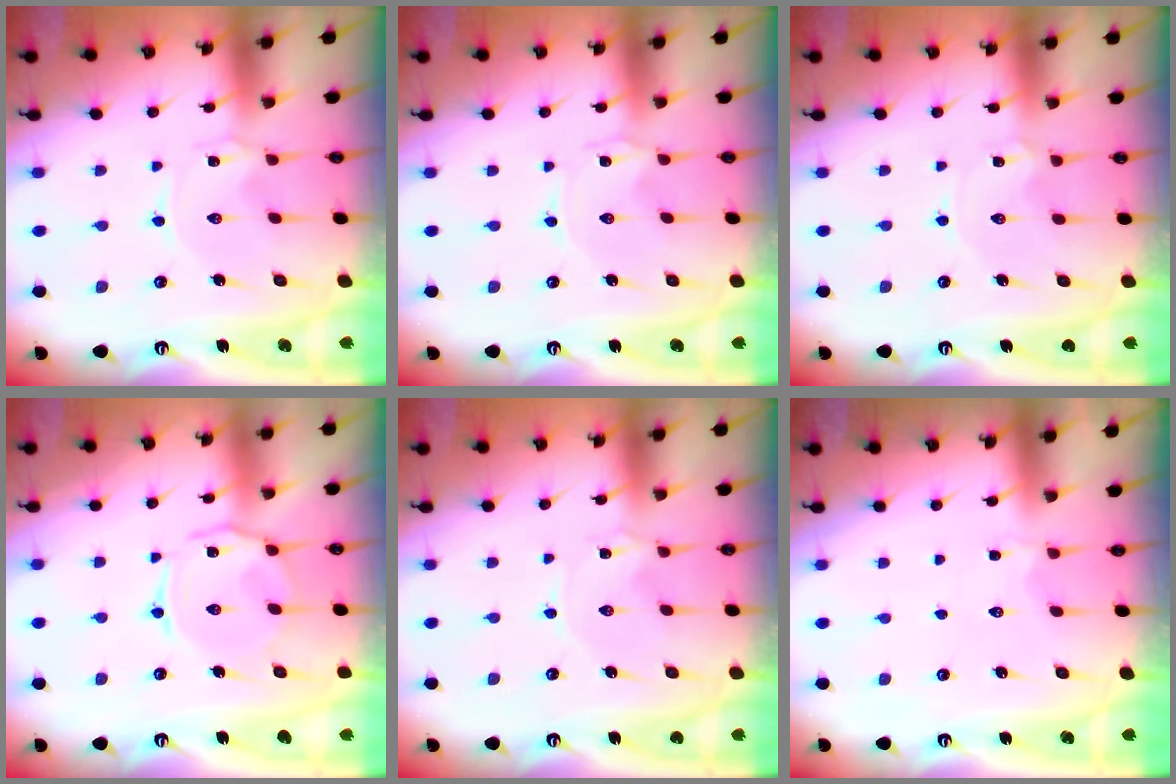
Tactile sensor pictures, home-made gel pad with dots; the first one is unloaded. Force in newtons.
{"total": 0.0}
{"total": 1.1, "press": 1.1, "slide": 0.2}
{"total": 6.7, "press": 6.7, "slide": 0.7}
{"total": 0.0}
{"total": 2.0, "press": 1.7, "slide": 1.0}